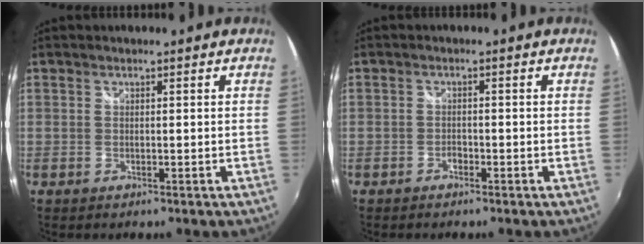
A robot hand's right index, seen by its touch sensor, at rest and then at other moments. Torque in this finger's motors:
{"motor_torque": [0.03, 0.04, 0.05, -0.01]}